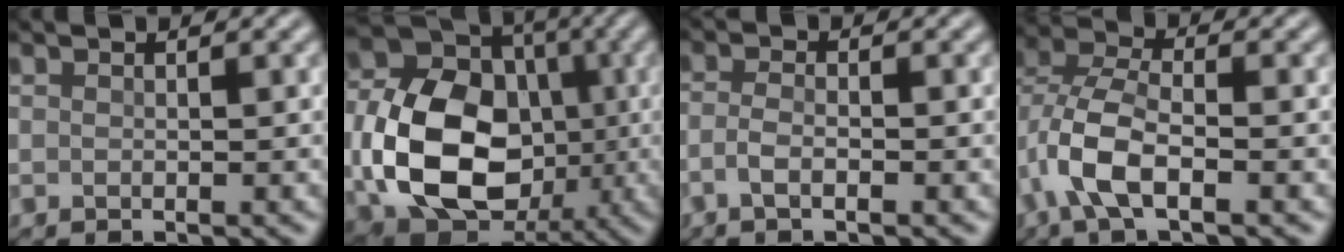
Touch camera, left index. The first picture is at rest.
{"total": 13.7, "force": [-2.5, 9.8, 9.2], "torque": [-0.197, -0.012, -0.050]}
{"total": 1.7, "force": [-1.0, -0.1, 1.4], "torque": [-0.037, 0.005, -0.022]}
{"total": 5.5, "force": [-2.1, 2.5, 4.4], "torque": [-0.104, 0.006, -0.046]}